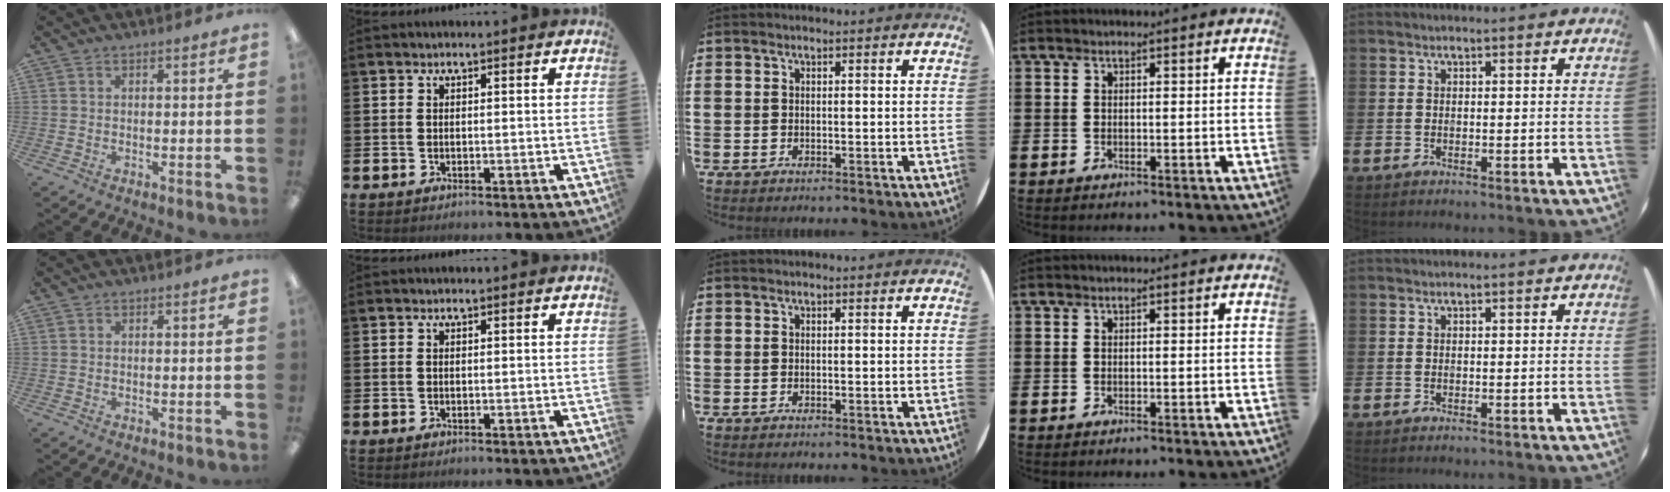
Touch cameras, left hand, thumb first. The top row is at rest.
{}